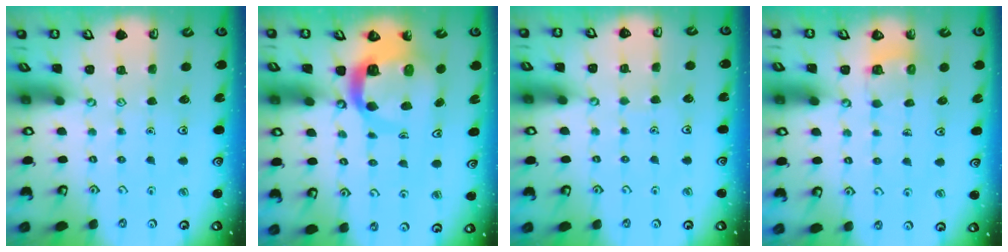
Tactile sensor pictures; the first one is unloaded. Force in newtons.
{"total": 9.3, "press": 9.2, "slide": 1.3}
{"total": 1.3, "press": 1.3, "slide": 0.1}
{"total": 4.6, "press": 4.6, "slide": 0.2}